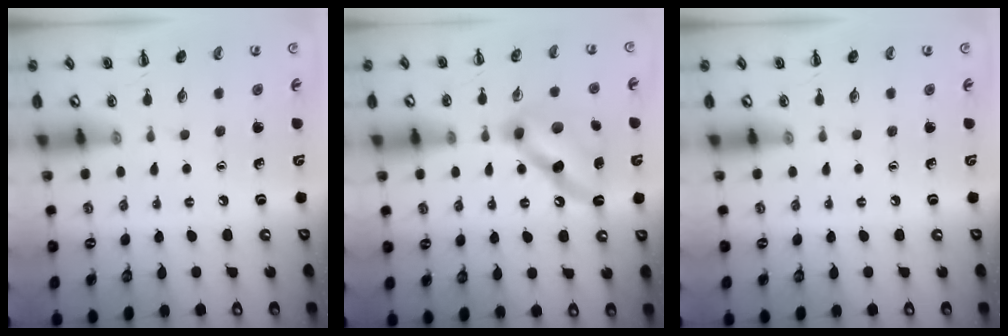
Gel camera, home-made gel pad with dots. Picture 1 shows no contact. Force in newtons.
{"total": 11.7, "press": 11.7, "slide": 1.2}
{"total": 0.0}